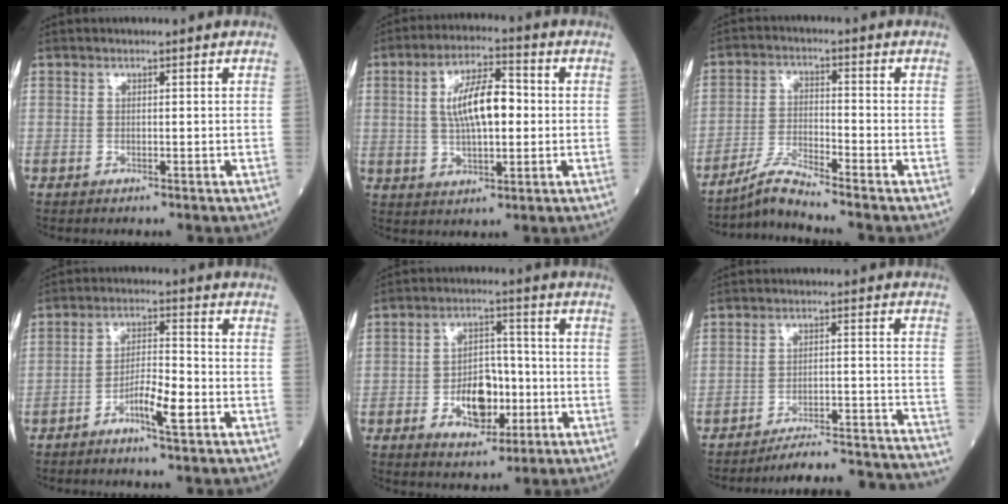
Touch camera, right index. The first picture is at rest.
{"total": 9.8, "force": [0.8, 3.3, 9.1], "torque": [-0.171, 0.016, 0.013]}
{"total": 5.3, "force": [-4.9, -1.4, 1.4], "torque": [-0.035, -0.021, -0.096]}
{"total": 6.0, "force": [-3.1, 0.8, 5.1], "torque": [-0.093, 0.007, -0.056]}
{"total": 8.6, "force": [-2.4, 5.0, 6.6], "torque": [-0.108, 0.011, -0.037]}
{"total": 21.5, "force": [-20.9, -1.1, 4.8], "torque": [-0.026, -0.008, -0.271]}